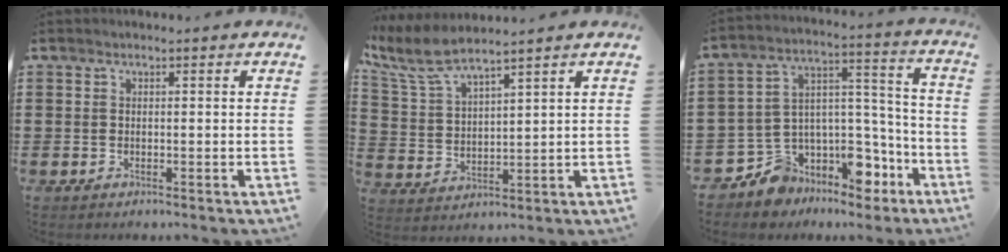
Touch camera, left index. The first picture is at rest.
{"total": 6.9, "force": [6.0, 0.7, 3.4], "torque": [-0.090, -0.026, 0.106]}
{"total": 9.2, "force": [-6.9, 5.8, 2.0], "torque": [-0.040, 0.007, -0.115]}